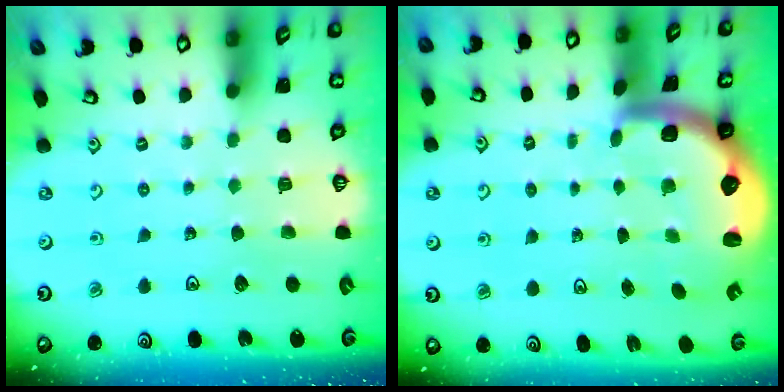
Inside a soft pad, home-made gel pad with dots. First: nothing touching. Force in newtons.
{"total": 2.8, "press": 2.5, "slide": 1.4}